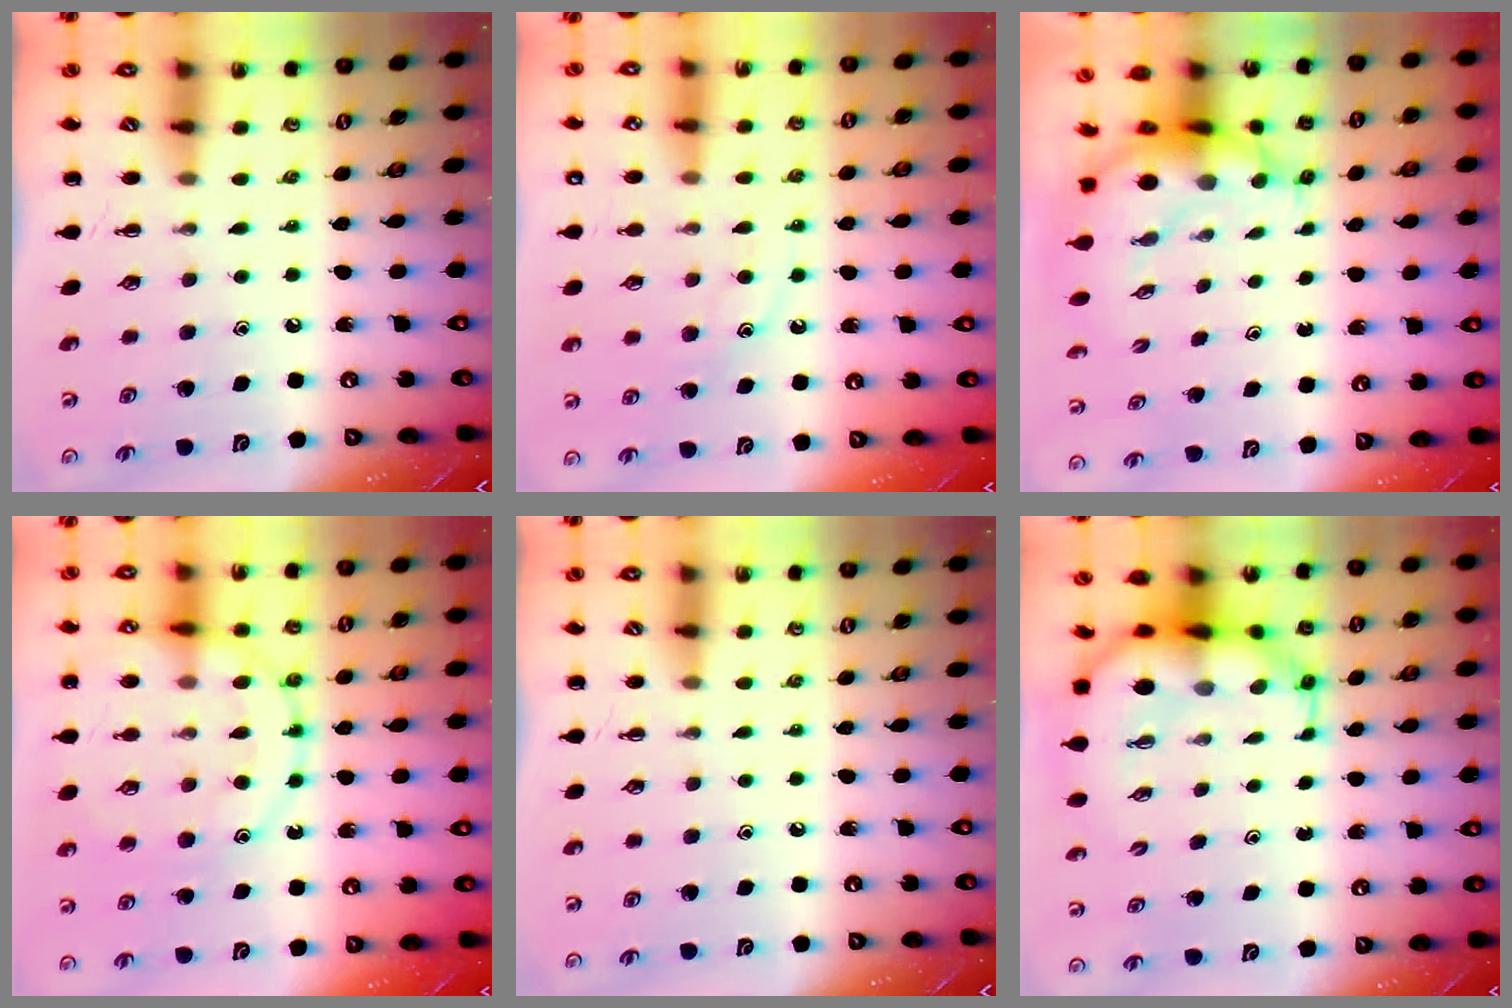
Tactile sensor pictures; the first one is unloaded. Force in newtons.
{"total": 11.8, "press": 11.7, "slide": 1.4}
{"total": 7.4, "press": 7.2, "slide": 1.9}
{"total": 15.9, "press": 15.8, "slide": 1.6}
{"total": 0.0}
{"total": 9.4, "press": 9.0, "slide": 2.6}